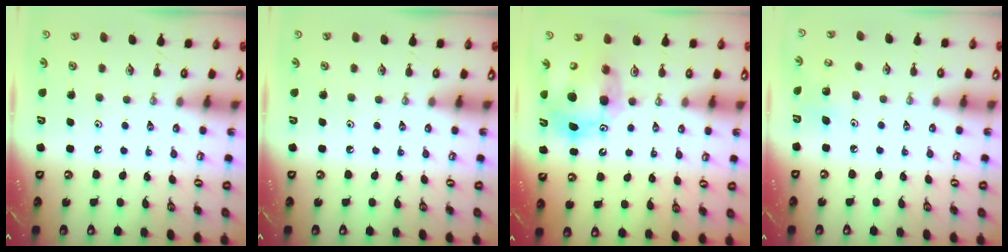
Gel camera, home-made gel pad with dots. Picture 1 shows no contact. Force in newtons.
{"total": 0.0}
{"total": 13.9, "press": 13.8, "slide": 2.1}
{"total": 5.2, "press": 5.1, "slide": 0.4}